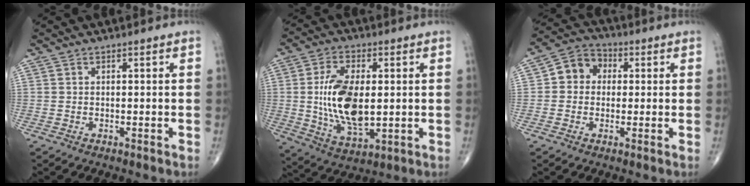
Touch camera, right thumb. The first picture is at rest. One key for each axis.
{"total": 14.9, "fx": 0.5, "fy": 7.6, "fz": 12.8, "tx": -0.237, "ty": -0.013, "tz": 0.018}
{"total": 7.2, "fx": 0.7, "fy": 6.1, "fz": 3.7, "tx": -0.039, "ty": 0.020, "tz": -0.002}